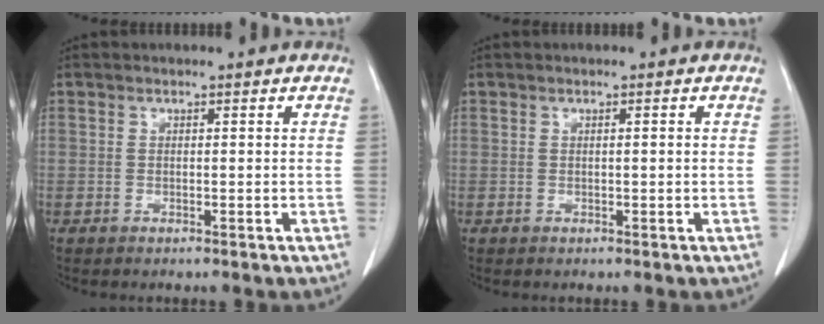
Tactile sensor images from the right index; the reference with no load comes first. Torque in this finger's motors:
{"motor_torque": [-0.06, 0.00, -0.03, -0.01]}